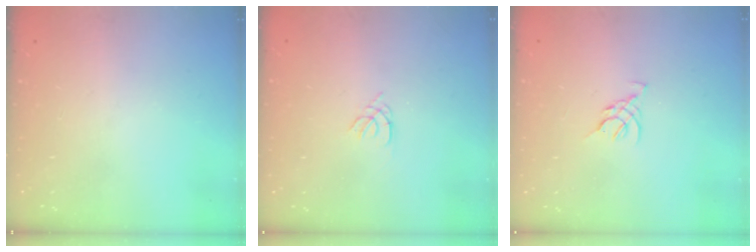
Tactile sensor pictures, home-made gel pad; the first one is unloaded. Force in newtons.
{"total": 1.2, "press": 1.2, "slide": 0.3}
{"total": 3.2, "press": 3.2, "slide": 0.7}